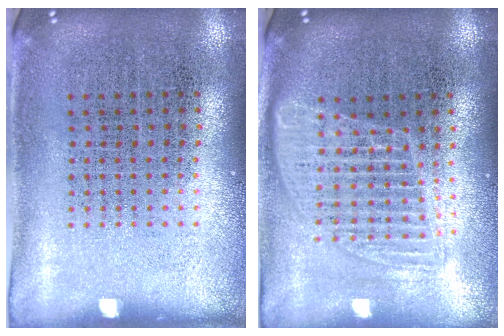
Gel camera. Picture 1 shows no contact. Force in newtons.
{"total": 1.6, "press": 1.4, "slide": 0.7}